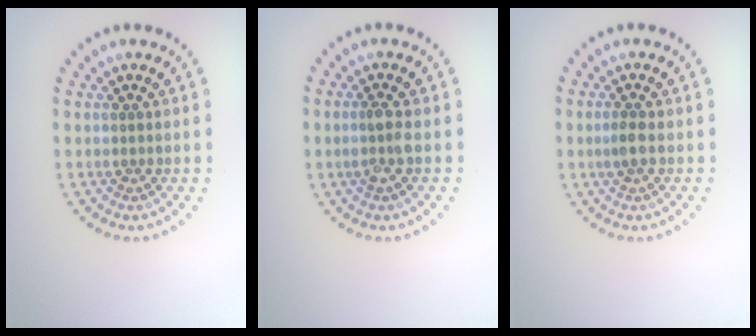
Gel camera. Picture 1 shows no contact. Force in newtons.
{"total": 1.7, "press": 1.6, "slide": 0.6}
{"total": 1.2, "press": 1.2, "slide": 0.3}